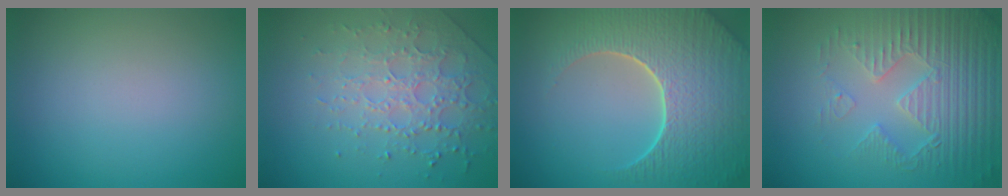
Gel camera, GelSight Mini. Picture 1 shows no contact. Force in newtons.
{"total": 3.8, "press": 3.6, "slide": 1.1}
{"total": 9.1, "press": 6.5, "slide": 6.3}
{"total": 5.0, "press": 4.7, "slide": 1.8}